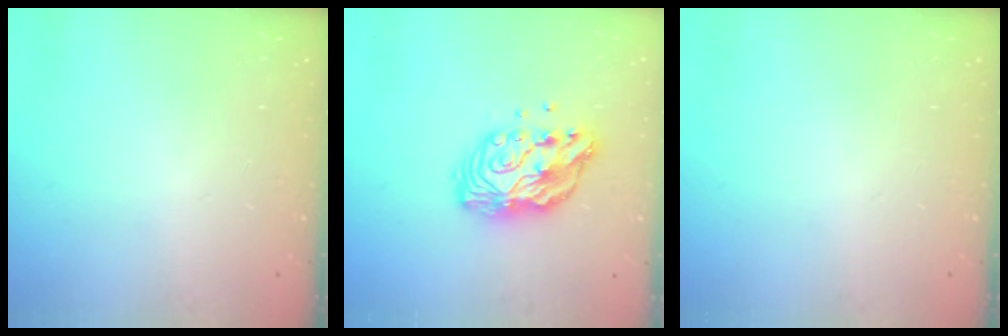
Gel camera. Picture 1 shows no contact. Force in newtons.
{"total": 11.3, "press": 11.3, "slide": 1.0}
{"total": 0.0}